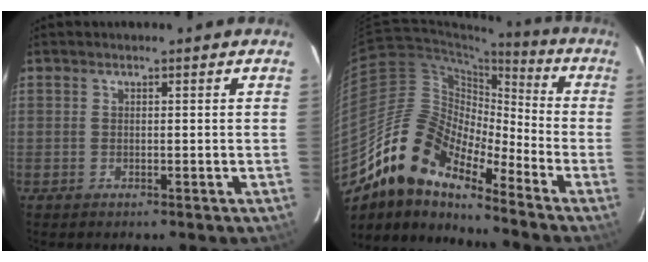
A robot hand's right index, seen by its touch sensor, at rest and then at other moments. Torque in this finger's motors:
{"motor_torque": [0.39, -0.83, 0.55, 0.01]}